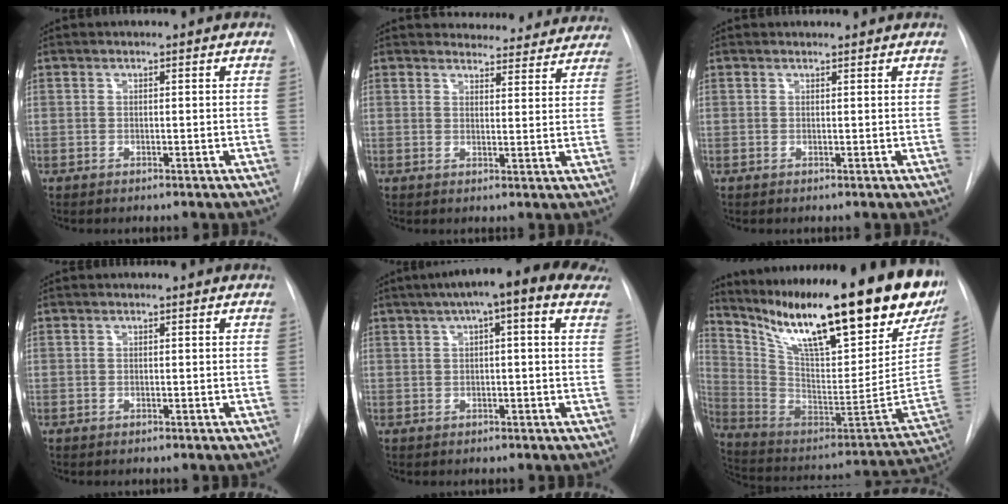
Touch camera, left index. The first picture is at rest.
{"total": 15.1, "force": [14.3, 4.4, 2.2], "torque": [0.002, -0.016, 0.151]}
{"total": 1.6, "force": [1.6, 0.2, 0.2], "torque": [-0.012, 0.014, 0.020]}
{"total": 0.0}
{"total": 11.8, "force": [7.4, 2.3, 8.9], "torque": [-0.132, 0.046, 0.087]}
{"total": 33.2, "force": [23.3, 6.9, 22.7], "torque": [-0.379, -0.045, 0.341]}